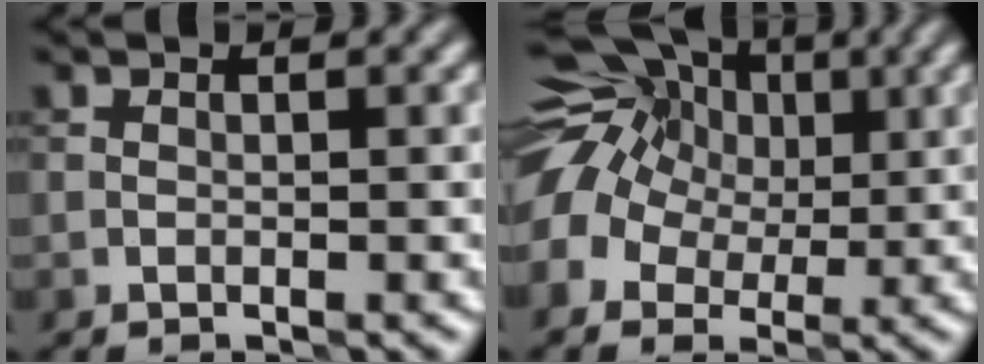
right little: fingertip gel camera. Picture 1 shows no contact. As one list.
[{"total": 12.9, "force": [4.9, 9.8, 6.8], "torque": [-0.134, 0.050, 0.053]}]